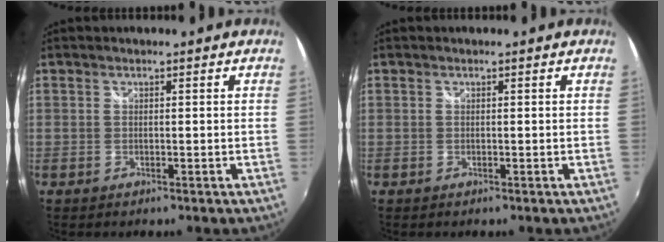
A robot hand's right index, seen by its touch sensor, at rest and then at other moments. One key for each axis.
{"total": 0.0}